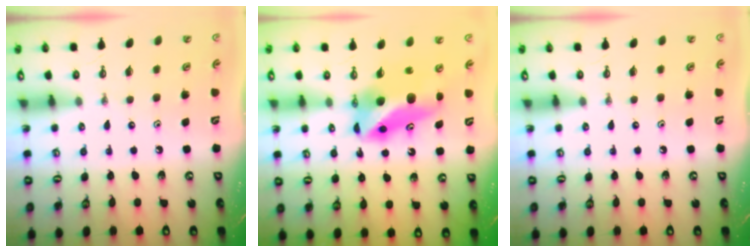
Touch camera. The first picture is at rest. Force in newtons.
{"total": 9.4, "press": 9.2, "slide": 1.7}
{"total": 0.0}